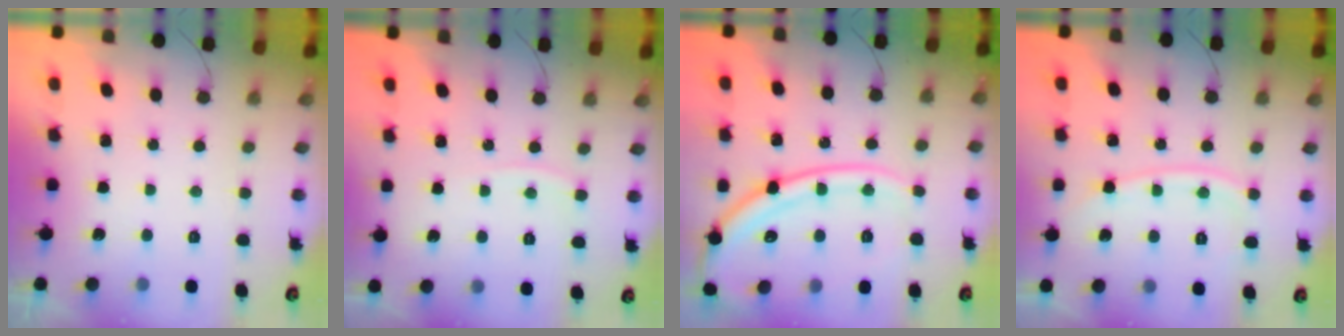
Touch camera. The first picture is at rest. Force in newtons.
{"total": 3.9, "press": 3.8, "slide": 0.5}
{"total": 18.4, "press": 18.2, "slide": 2.3}
{"total": 9.0, "press": 9.0, "slide": 0.2}